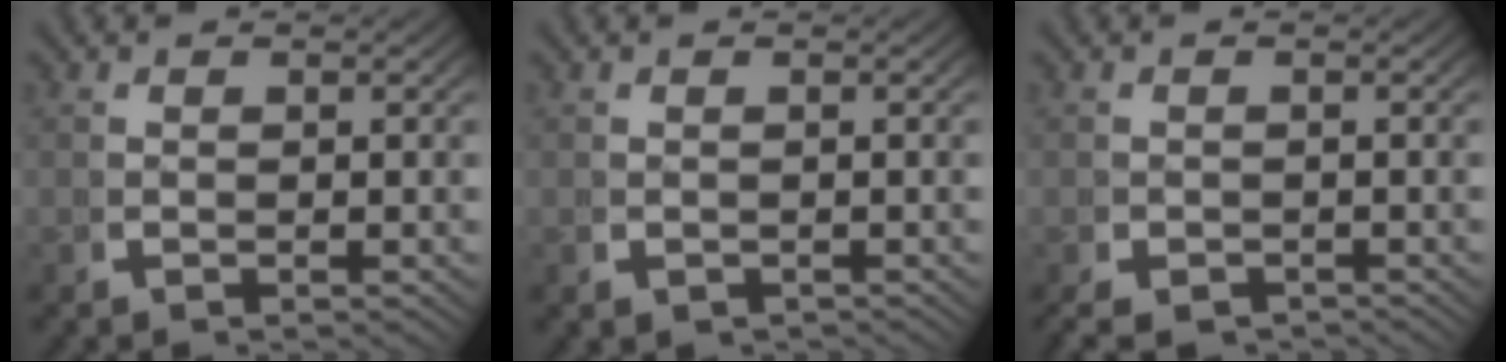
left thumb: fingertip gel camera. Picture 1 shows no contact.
{"total": 1.2, "force": [-0.7, 0.8, 0.4], "torque": [-0.008, -0.007, -0.006]}
{"total": 2.2, "force": [-1.9, 1.0, 0.7], "torque": [-0.009, -0.013, -0.027]}